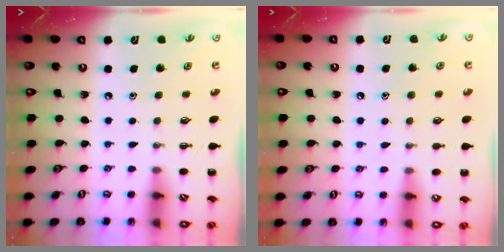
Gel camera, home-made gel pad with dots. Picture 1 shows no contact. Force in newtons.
{"total": 5.4, "press": 5.2, "slide": 1.7}